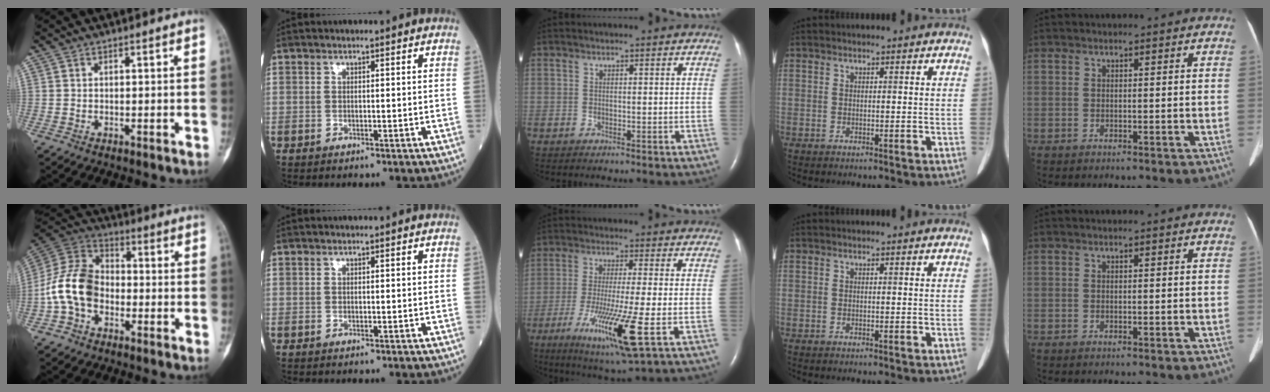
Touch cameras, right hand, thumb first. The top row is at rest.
{"thumb": {"total": 12.7, "force": [-3.1, 9.0, 8.3], "torque": [-0.157, 0.039, -0.072]}, "middle": {"total": 12.7, "force": [-4.7, 0.1, 11.8], "torque": [-0.230, -0.043, -0.080]}}